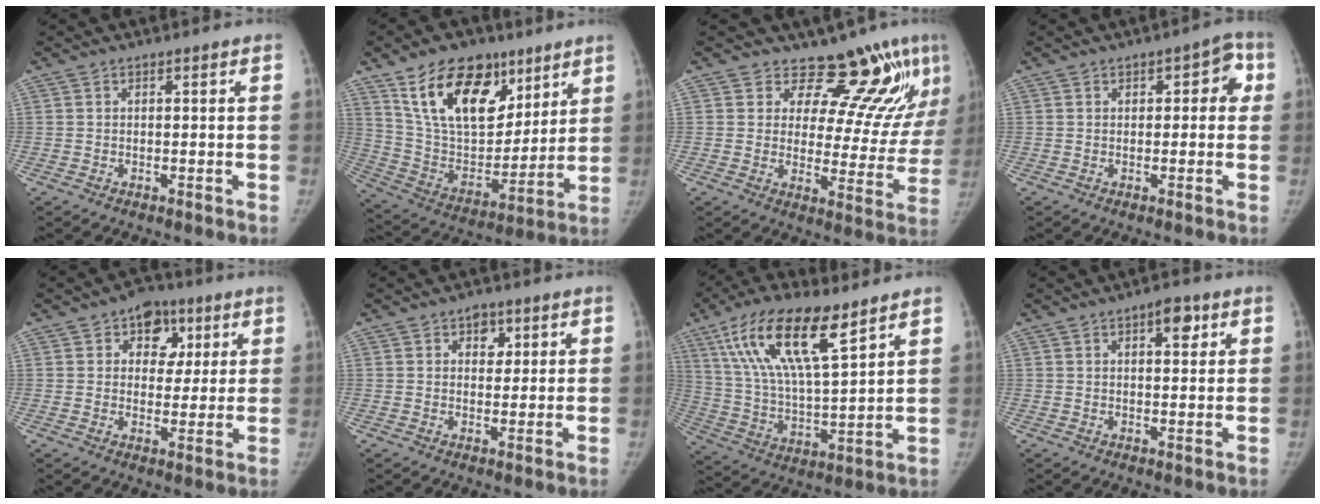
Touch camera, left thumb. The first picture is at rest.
{"total": 22.7, "force": [12.7, 13.3, 13.3], "torque": [-0.184, -0.045, 0.234]}
{"total": 15.3, "force": [12.2, 6.0, 7.0], "torque": [-0.037, -0.100, 0.151]}
{"total": 4.6, "force": [1.1, 2.9, 3.4], "torque": [-0.005, 0.009, 0.004]}
{"total": 8.9, "force": [3.7, 6.8, 4.3], "torque": [-0.009, -0.006, 0.047]}
{"total": 3.8, "force": [1.7, 2.8, 1.8], "torque": [0.002, -0.005, 0.021]}
{"total": 19.1, "force": [10.6, 6.1, 14.7], "torque": [-0.263, -0.032, 0.202]}
{"total": 4.4, "force": [2.1, 2.1, 3.3], "torque": [-0.029, -0.005, 0.026]}